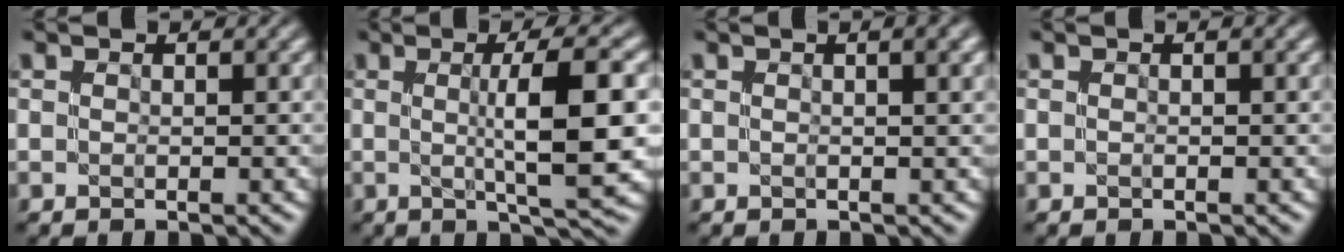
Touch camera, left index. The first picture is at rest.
{"total": 7.8, "force": [0.3, 1.5, 7.7], "torque": [-0.107, 0.005, 0.004]}
{"total": 3.2, "force": [1.2, 1.2, 2.8], "torque": [-0.023, 0.001, -0.002]}
{"total": 0.6, "force": [0.0, 0.2, 0.6], "torque": [-0.013, 0.001, -0.001]}